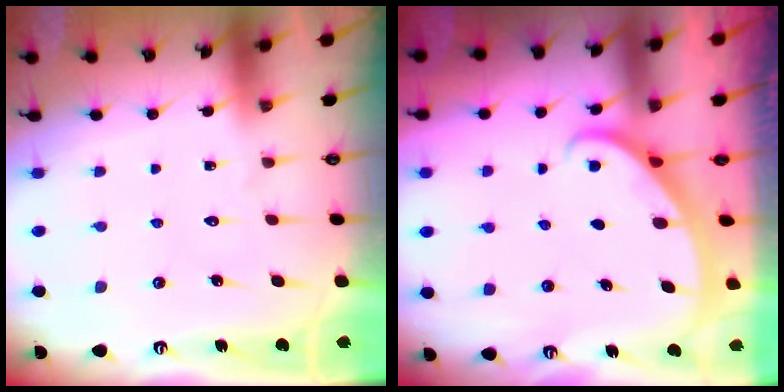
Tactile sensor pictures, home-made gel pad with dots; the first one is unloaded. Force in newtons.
{"total": 2.0, "press": 2.0, "slide": 0.1}